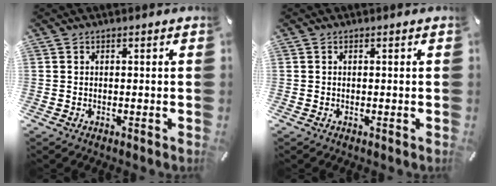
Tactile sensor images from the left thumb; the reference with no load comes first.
{"total": 0.0}